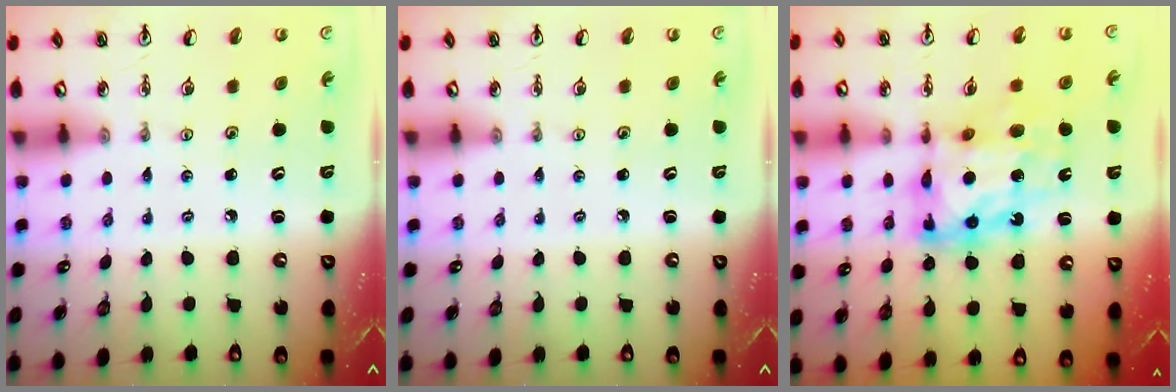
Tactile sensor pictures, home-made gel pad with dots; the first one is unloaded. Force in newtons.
{"total": 0.0}
{"total": 14.4, "press": 14.3, "slide": 1.4}